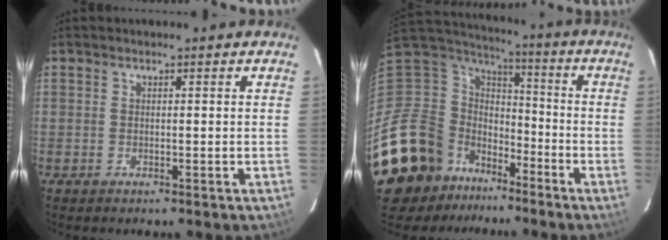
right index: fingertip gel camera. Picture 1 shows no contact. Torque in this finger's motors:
{"motor_torque": [0.18, -0.46, -0.11, -0.21]}